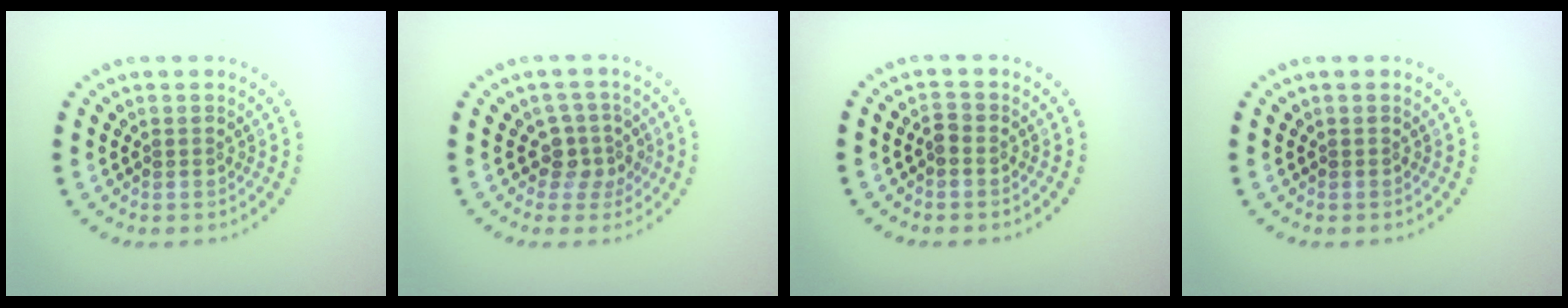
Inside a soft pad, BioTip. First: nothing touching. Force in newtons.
{"total": 2.6, "press": 2.1, "slide": 1.5}
{"total": 1.1, "press": 1.0, "slide": 0.3}
{"total": 0.0}